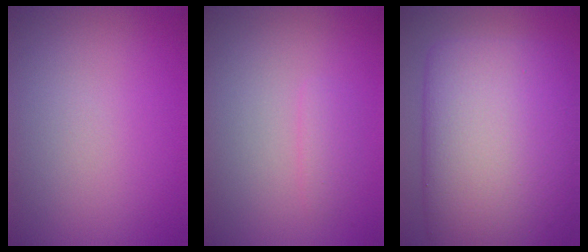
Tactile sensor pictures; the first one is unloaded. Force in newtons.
{"total": 1.1, "press": 1.1, "slide": 0.1}
{"total": 15.1, "press": 15.1, "slide": 0.4}